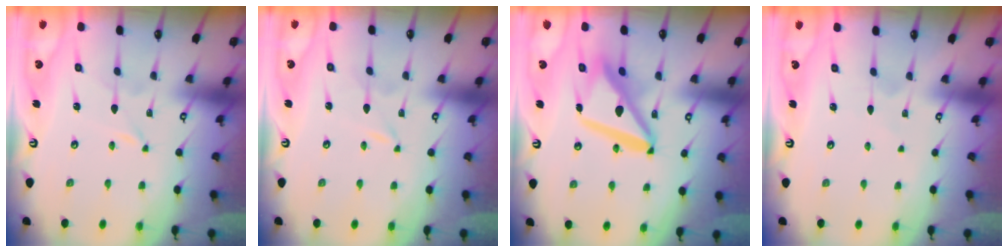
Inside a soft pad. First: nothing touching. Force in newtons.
{"total": 0.0}
{"total": 14.8, "press": 14.7, "slide": 1.7}
{"total": 1.4, "press": 1.4, "slide": 0.2}